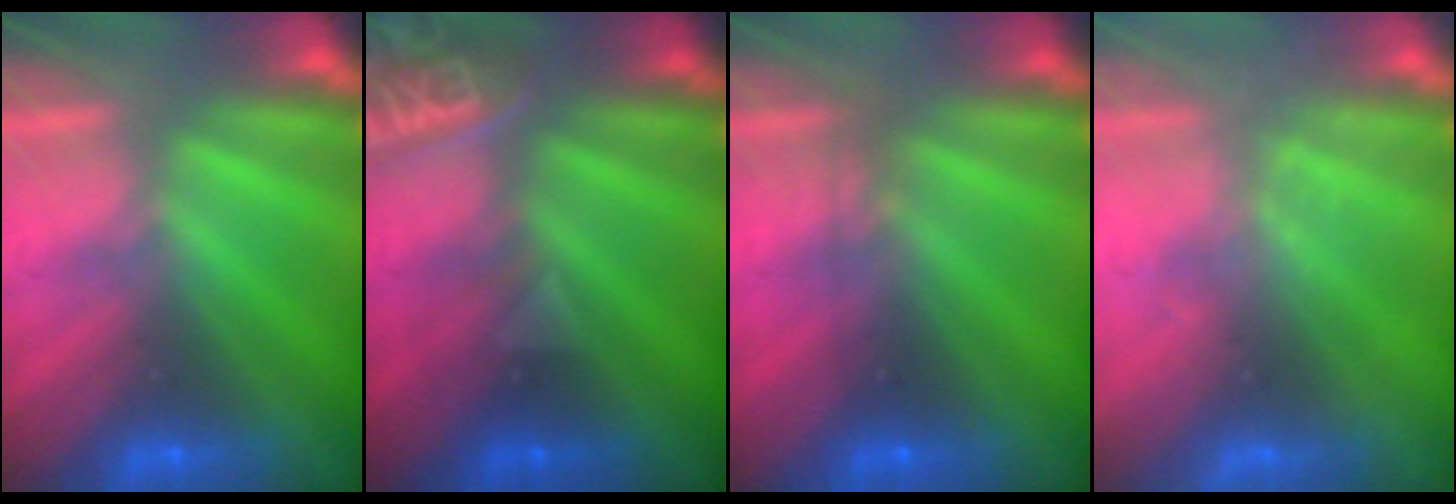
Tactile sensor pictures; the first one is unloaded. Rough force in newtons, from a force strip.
{"total": 2.4}
{"total": 2.3}
{"total": 2.3}